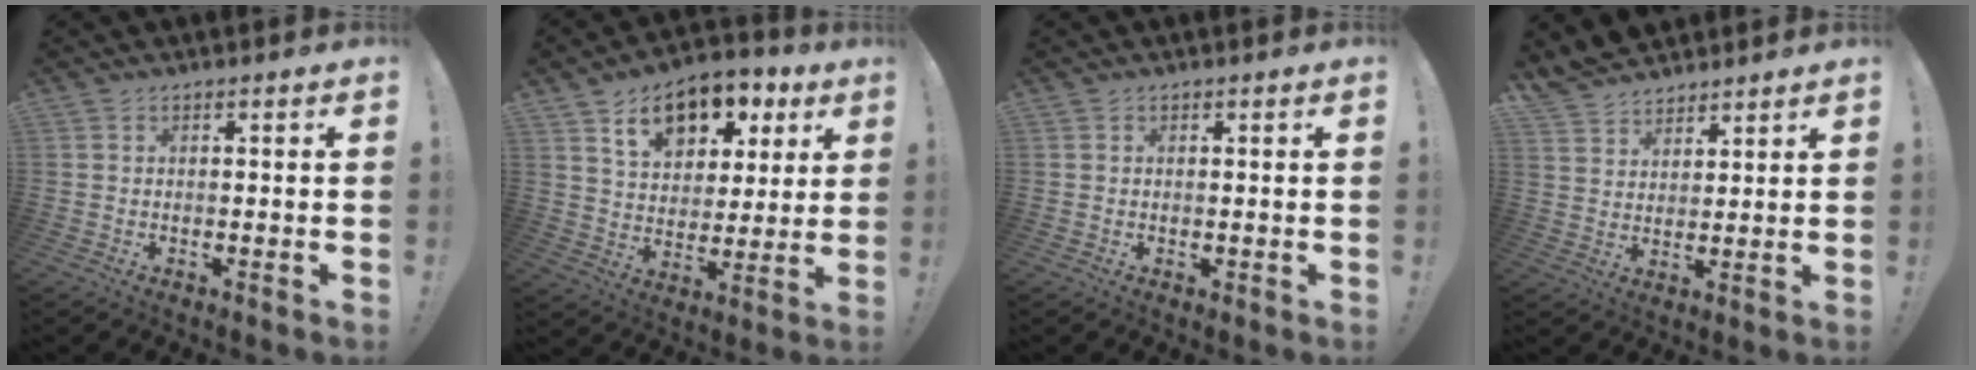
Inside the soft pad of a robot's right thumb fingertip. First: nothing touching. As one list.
[{"total": 14.4, "force": [8.1, 9.1, 7.6], "torque": [-0.105, -0.044, 0.145]}, {"total": 0.7, "force": [0.4, 0.5, 0.1], "torque": [0.007, -0.002, 0.005]}, {"total": 7.7, "force": [6.9, 3.4, 0.8], "torque": [-0.028, -0.052, 0.135]}]